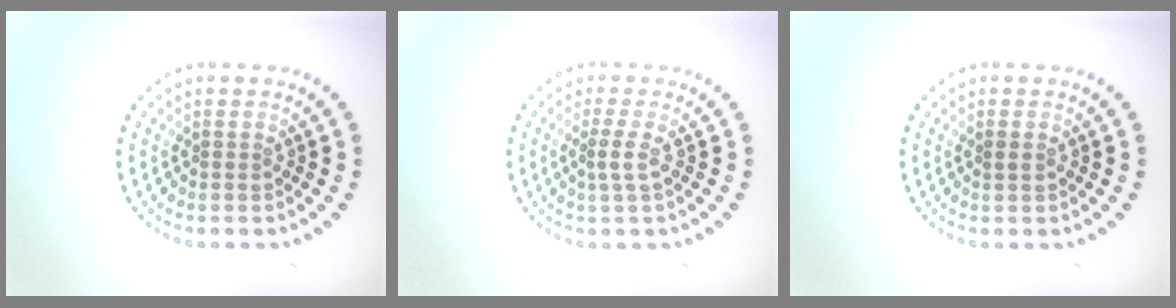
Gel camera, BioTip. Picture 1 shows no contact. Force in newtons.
{"total": 1.6, "press": 1.1, "slide": 1.1}
{"total": 0.8, "press": 0.8, "slide": 0.1}